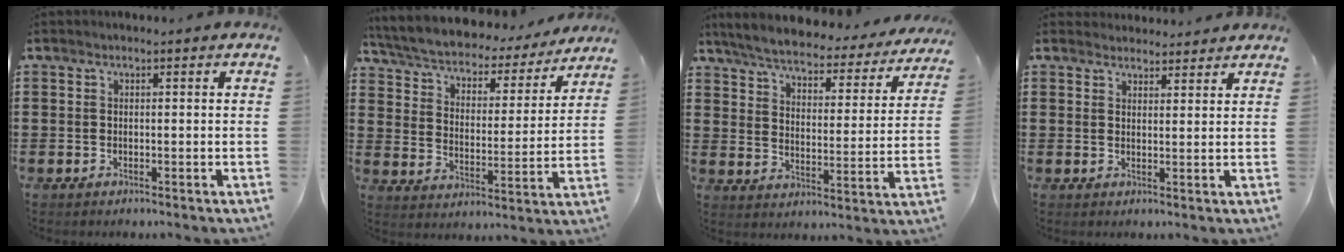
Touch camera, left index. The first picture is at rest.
{"total": 4.6, "force": [4.3, 0.9, 1.2], "torque": [-0.047, -0.035, 0.067]}
{"total": 4.9, "force": [4.5, 0.6, 1.6], "torque": [-0.057, -0.033, 0.072]}
{"total": 2.6, "force": [2.6, 0.5, -0.1], "torque": [-0.006, -0.006, 0.050]}